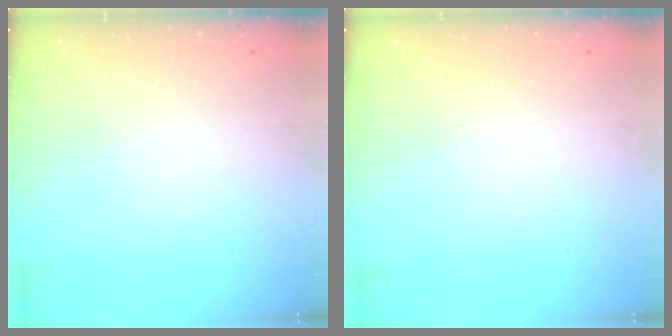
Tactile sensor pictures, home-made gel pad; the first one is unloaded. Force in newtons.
{"total": 0.0}